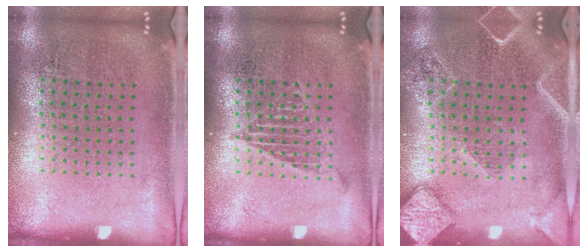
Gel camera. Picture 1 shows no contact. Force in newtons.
{"total": 1.4, "press": 1.4, "slide": 0.2}
{"total": 2.4, "press": 2.2, "slide": 0.9}